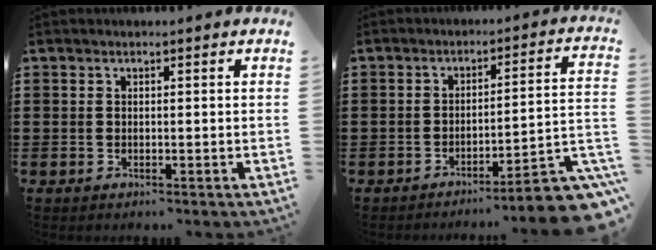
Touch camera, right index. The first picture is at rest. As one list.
[{"total": 8.0, "force": [-5.8, 0.5, 5.5], "torque": [-0.083, -0.008, -0.109]}]